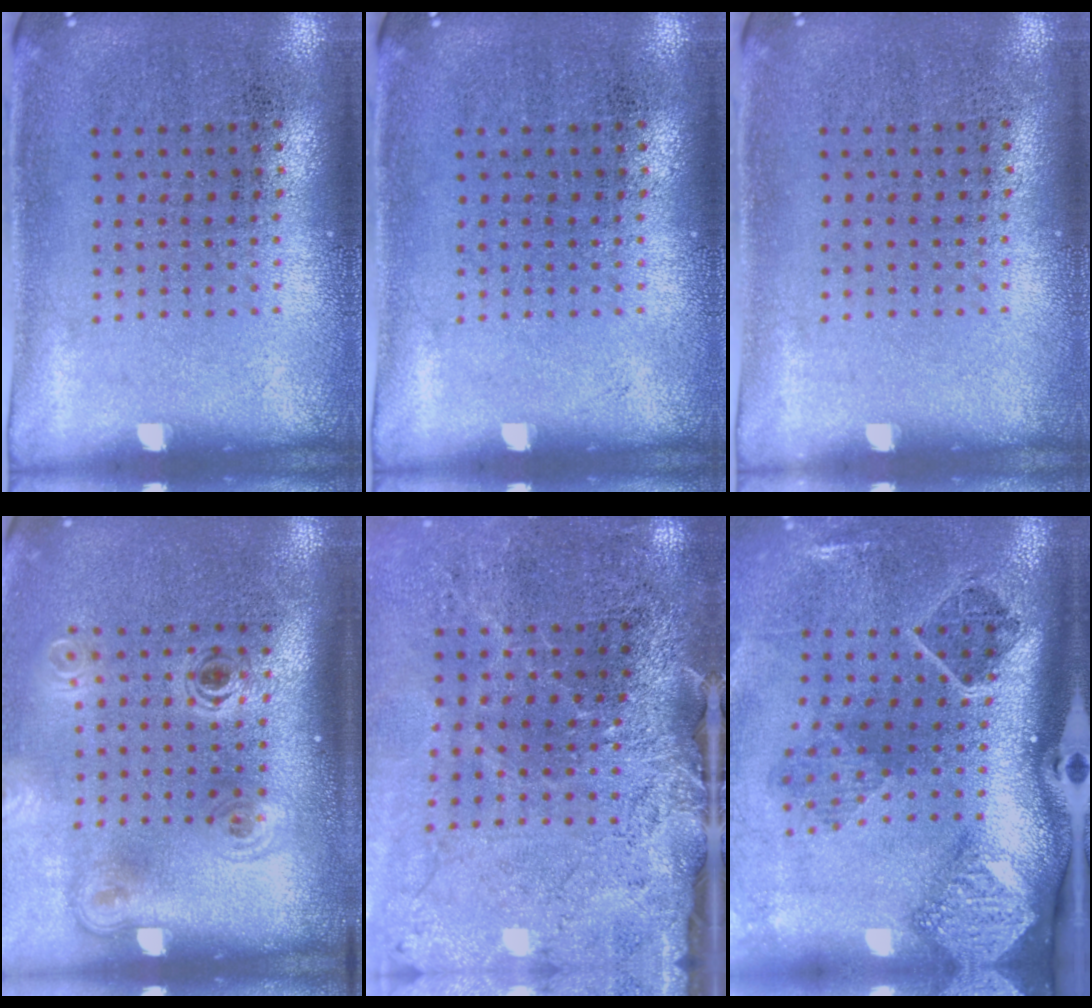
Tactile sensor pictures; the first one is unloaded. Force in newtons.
{"total": 0.0}
{"total": 0.0}
{"total": 2.0, "press": 1.4, "slide": 1.5}
{"total": 3.9, "press": 3.1, "slide": 2.4}
{"total": 3.1, "press": 1.9, "slide": 2.4}